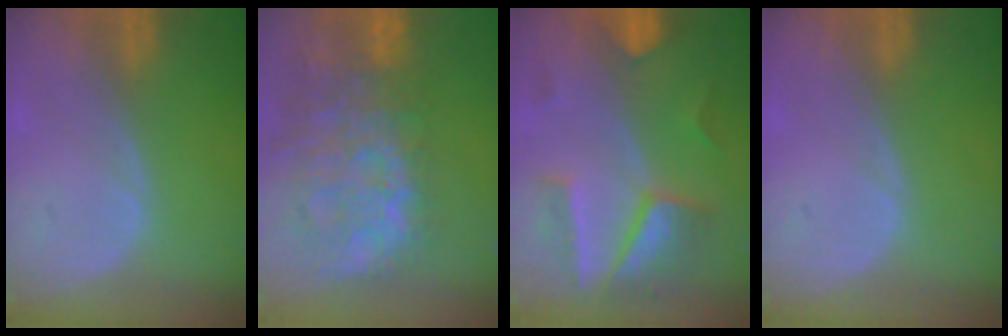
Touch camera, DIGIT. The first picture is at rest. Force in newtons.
{"total": 14.3, "press": 11.6, "slide": 8.3}
{"total": 7.9, "press": 7.6, "slide": 2.0}
{"total": 0.0}